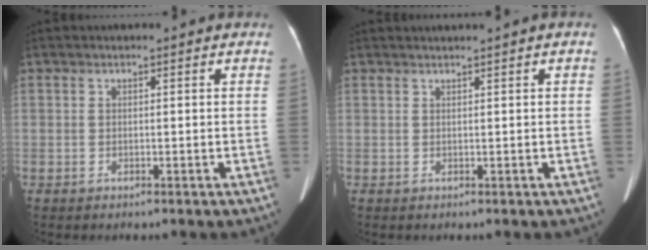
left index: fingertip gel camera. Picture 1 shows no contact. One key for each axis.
{"total": 1.0, "fx": 0.6, "fy": -0.3, "fz": 0.7, "tx": -0.017, "ty": 0.008, "tz": 0.017}